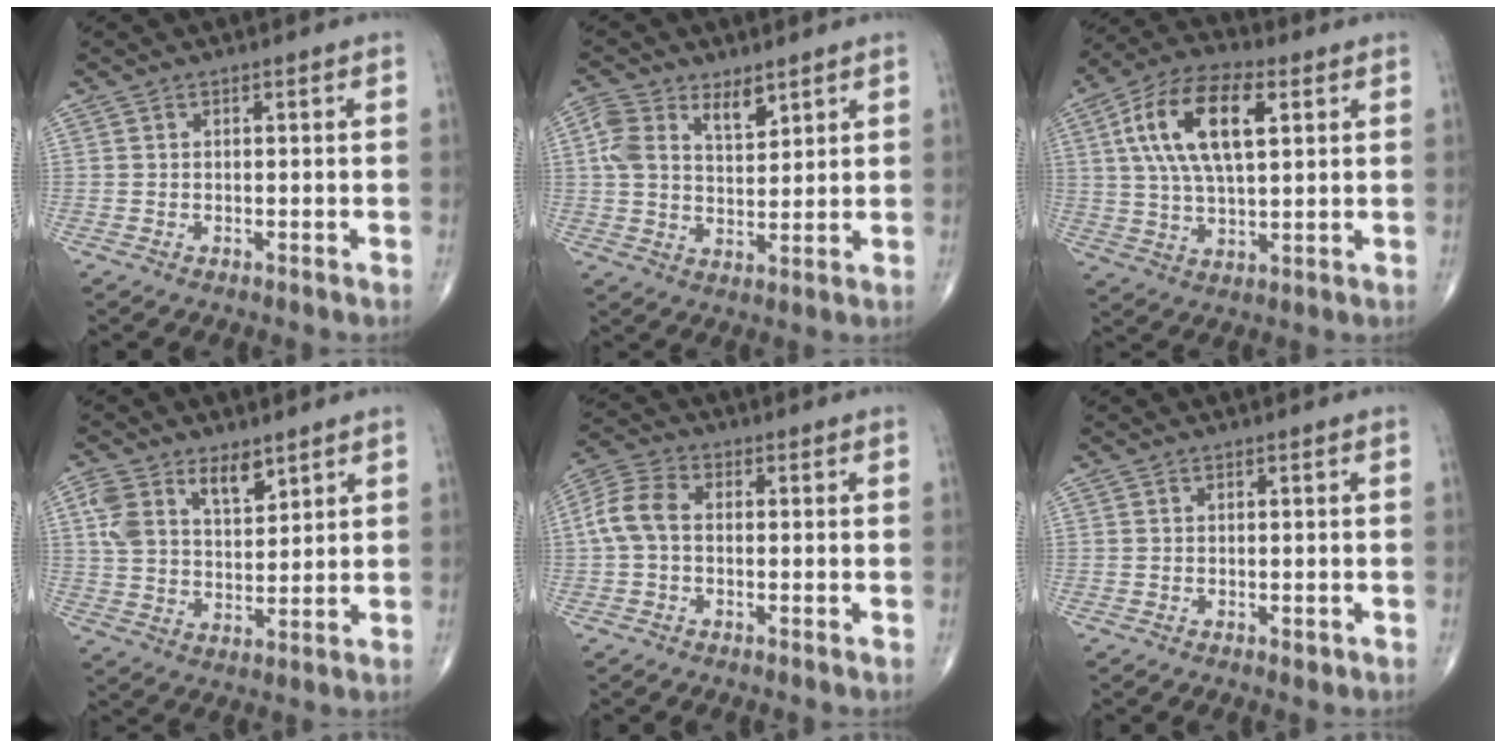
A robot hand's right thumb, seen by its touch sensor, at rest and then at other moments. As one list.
[{"total": 8.4, "force": [4.2, 4.8, 5.5], "torque": [-0.083, -0.010, 0.080]}, {"total": 16.0, "force": [4.7, 7.3, 13.4], "torque": [-0.253, 0.008, 0.082]}, {"total": 9.7, "force": [5.2, 5.2, 6.3], "torque": [-0.100, -0.020, 0.103]}, {"total": 6.5, "force": [-0.2, 4.3, 4.9], "torque": [-0.104, 0.019, -0.013]}, {"total": 0.7, "force": [-0.2, 0.5, 0.6], "torque": [-0.002, -0.001, -0.002]}]